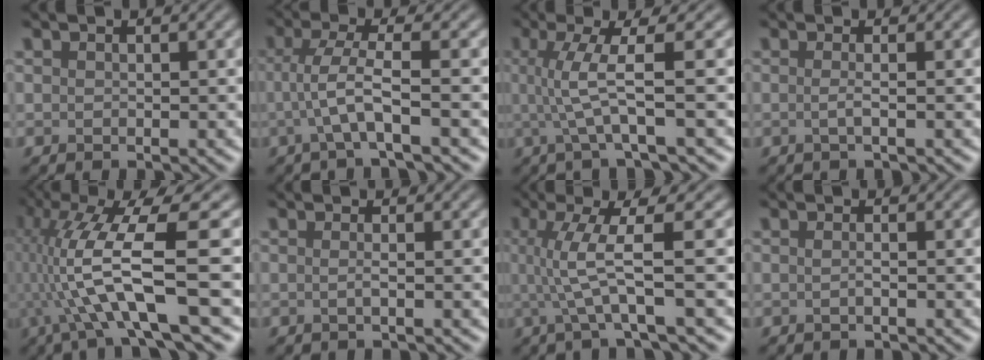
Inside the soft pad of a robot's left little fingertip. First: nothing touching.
{"total": 3.5, "force": [-0.8, 0.5, 3.4], "torque": [-0.067, 0.002, -0.015]}
{"total": 4.9, "force": [-0.2, 0.6, 4.8], "torque": [-0.090, 0.003, -0.002]}
{"total": 1.5, "force": [-0.5, 0.5, 1.3], "torque": [-0.017, -0.004, -0.020]}
{"total": 12.0, "force": [-0.9, 2.4, 11.7], "torque": [-0.207, 0.012, -0.009]}
{"total": 1.1, "force": [-0.4, 0.4, 1.0], "torque": [-0.012, -0.004, -0.017]}
{"total": 5.4, "force": [0.0, 0.7, 5.4], "torque": [-0.100, 0.004, 0.001]}
{"total": 0.9, "force": [-0.6, 0.2, 0.6], "torque": [-0.008, -0.002, -0.014]}